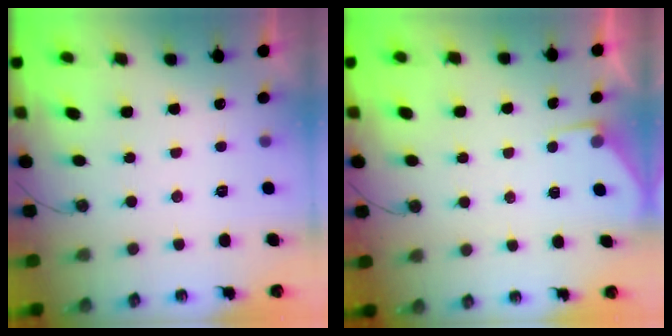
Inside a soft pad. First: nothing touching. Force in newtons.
{"total": 2.9, "press": 2.9, "slide": 0.5}